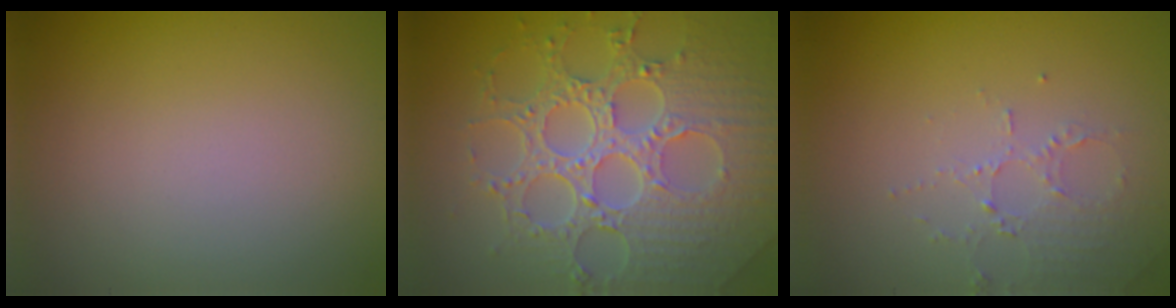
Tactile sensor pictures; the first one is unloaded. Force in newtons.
{"total": 8.1, "press": 6.0, "slide": 5.4}
{"total": 2.1, "press": 2.1, "slide": 0.4}